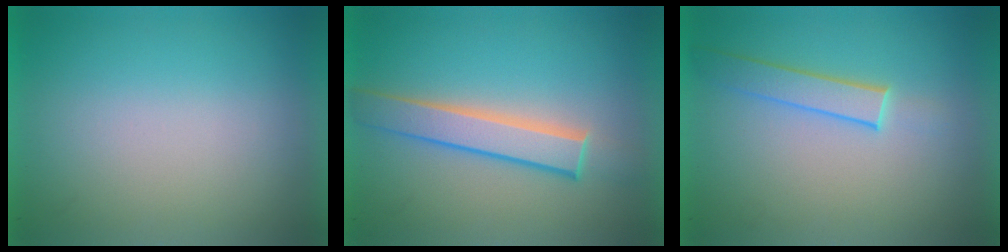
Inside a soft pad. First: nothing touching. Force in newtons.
{"total": 3.3}
{"total": 1.9}